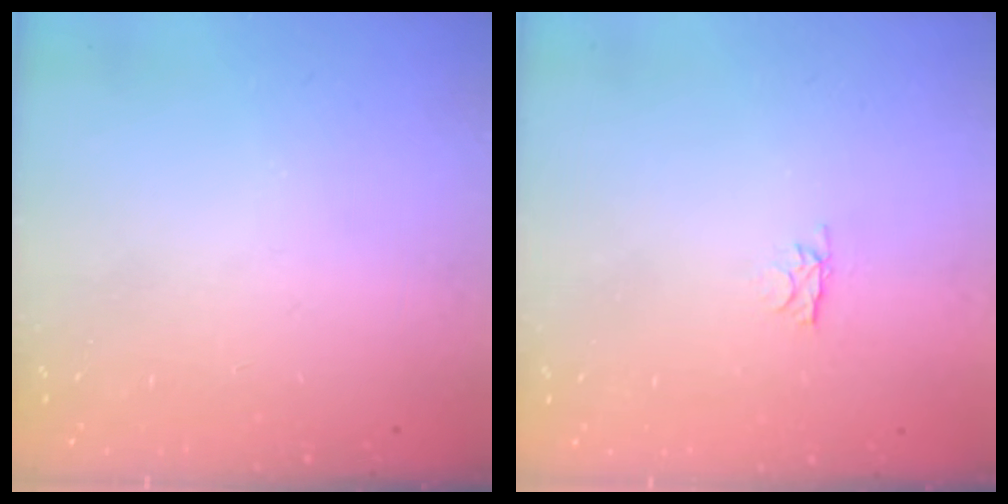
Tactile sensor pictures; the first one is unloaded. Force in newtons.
{"total": 2.8, "press": 2.7, "slide": 0.4}